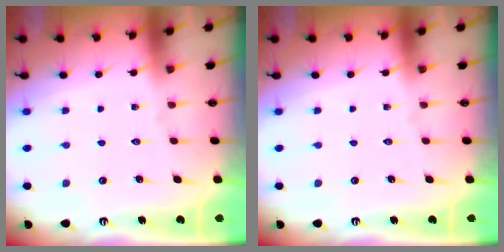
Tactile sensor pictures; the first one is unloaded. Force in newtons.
{"total": 0.0}